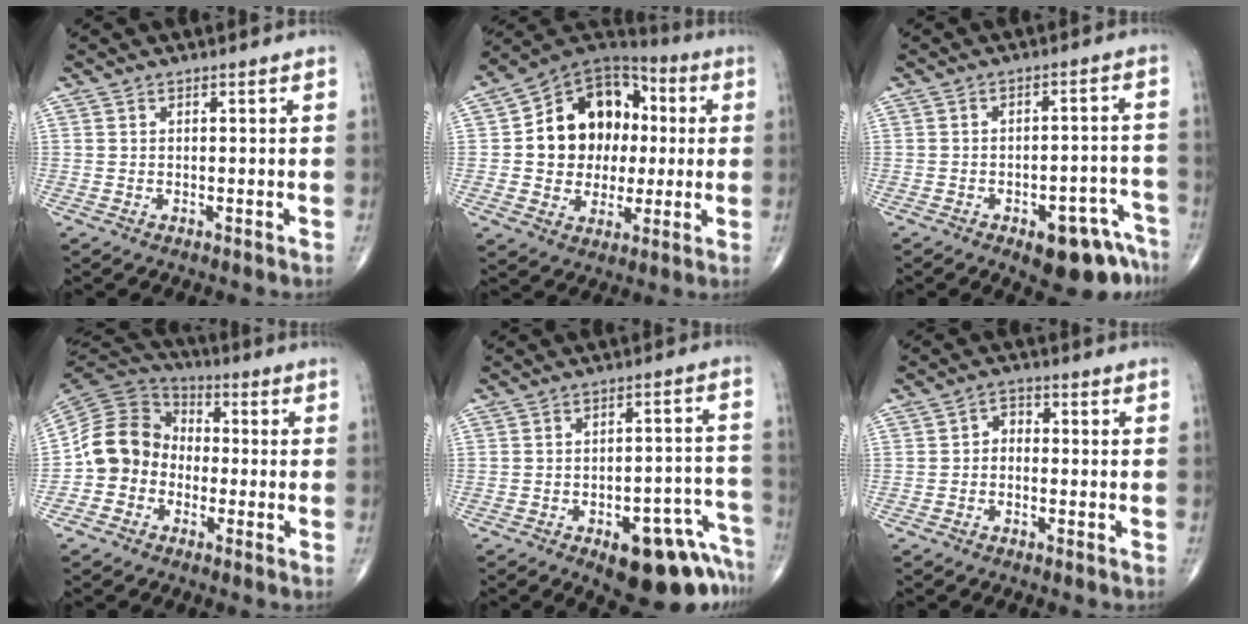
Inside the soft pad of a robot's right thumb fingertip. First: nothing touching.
{"total": 17.8, "force": [1.3, 14.4, 10.5], "torque": [-0.115, 0.028, 0.023]}
{"total": 11.2, "force": [-7.2, 4.8, 7.2], "torque": [-0.059, 0.057, -0.090]}
{"total": 11.7, "force": [-2.8, 10.2, 5.1], "torque": [-0.079, 0.050, -0.068]}
{"total": 15.9, "force": [-9.4, 6.7, 11.0], "torque": [-0.070, 0.085, -0.115]}
{"total": 2.8, "force": [-0.5, 2.2, 1.7], "torque": [-0.012, 0.017, -0.024]}